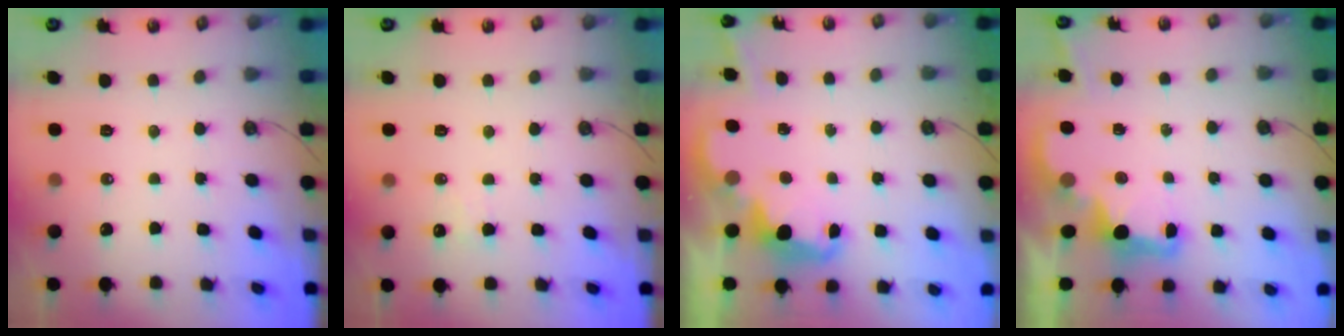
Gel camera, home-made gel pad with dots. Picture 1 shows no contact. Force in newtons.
{"total": 6.5, "press": 6.4, "slide": 1.0}
{"total": 2.4, "press": 2.3, "slide": 0.6}
{"total": 3.0, "press": 2.9, "slide": 0.6}